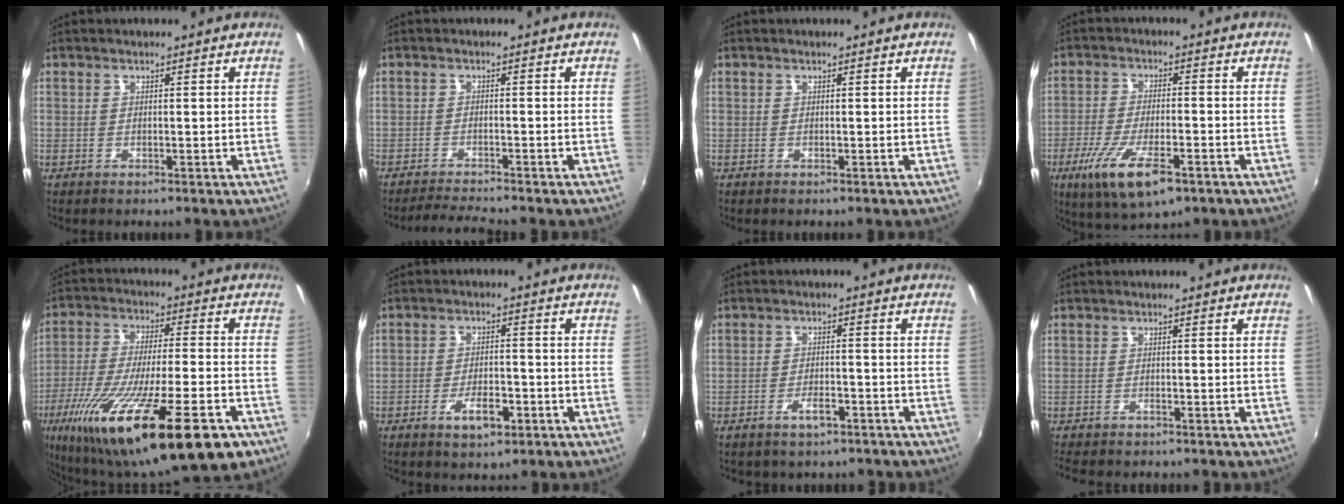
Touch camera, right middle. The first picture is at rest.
{"total": 4.1, "force": [-3.9, -0.7, 1.0], "torque": [-0.040, -0.009, -0.072]}
{"total": 0.0}
{"total": 14.9, "force": [-7.4, 4.1, 12.2], "torque": [-0.248, -0.049, -0.127]}
{"total": 26.5, "force": [-15.0, 5.2, 21.2], "torque": [-0.391, -0.076, -0.247]}
{"total": 5.6, "force": [-3.0, 2.3, 4.2], "torque": [-0.086, -0.004, -0.045]}
{"total": 3.8, "force": [-2.7, 1.8, 2.0], "torque": [-0.042, 0.002, -0.035]}
{"total": 3.4, "force": [-3.0, 0.9, 1.3], "torque": [-0.037, -0.015, -0.050]}